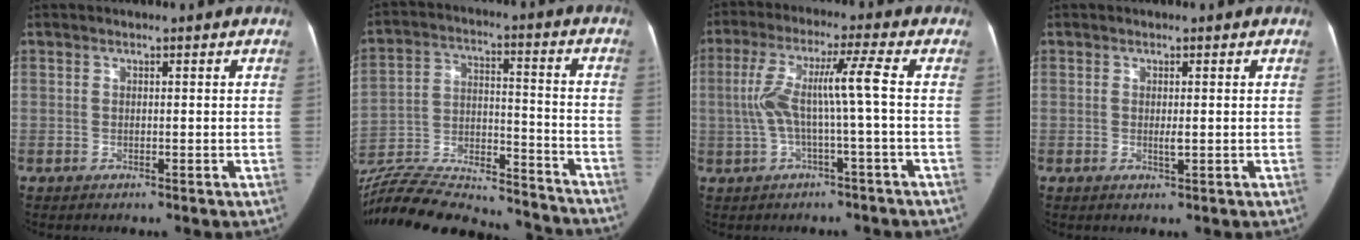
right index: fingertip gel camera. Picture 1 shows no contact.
{"total": 28.9, "force": [-26.4, 5.5, 10.4], "torque": [-0.192, -0.015, -0.395]}
{"total": 8.2, "force": [-0.5, -0.8, 8.1], "torque": [-0.169, 0.029, -0.006]}
{"total": 1.1, "force": [-0.1, 0.1, 1.1], "torque": [-0.016, -0.004, -0.004]}